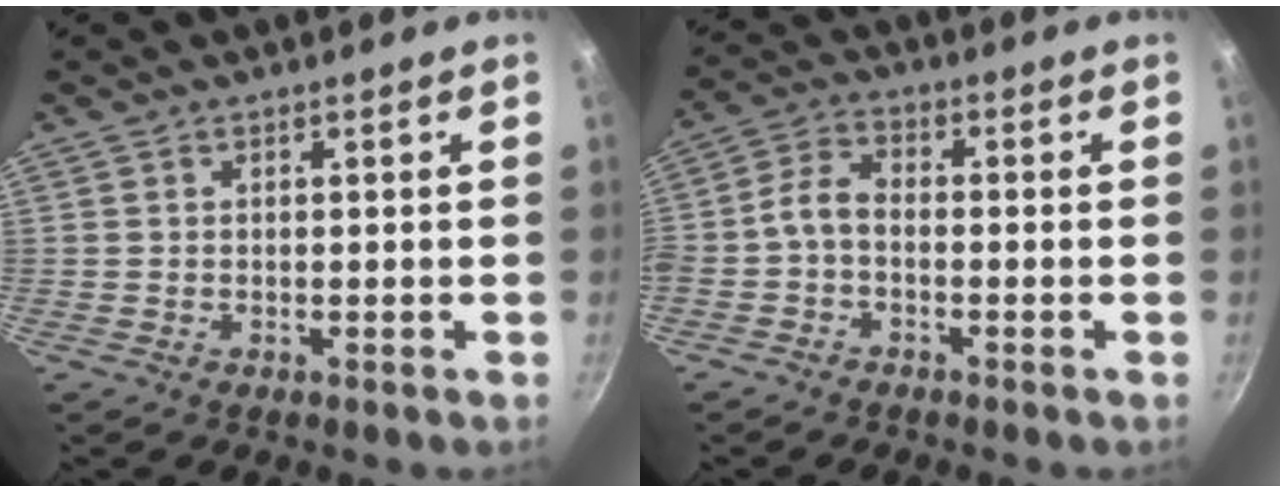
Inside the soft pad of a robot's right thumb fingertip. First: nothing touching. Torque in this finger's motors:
{"motor_torque": [0.22, 0.06, 0.57, -0.36, 0.25]}